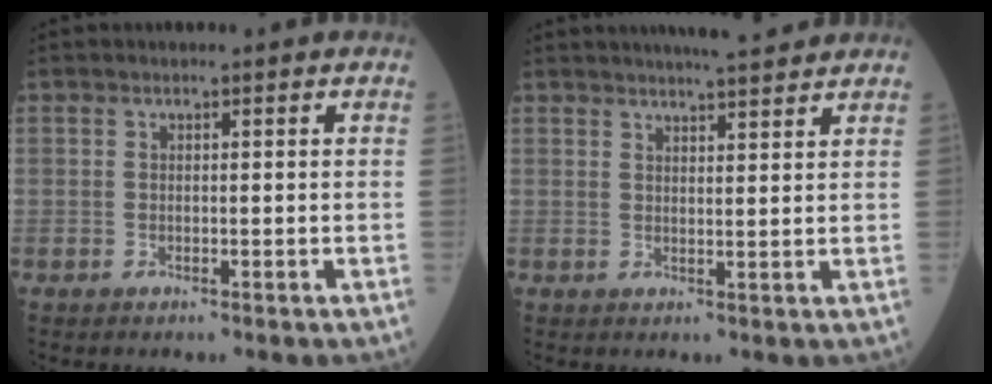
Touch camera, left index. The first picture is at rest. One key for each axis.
{"total": 7.1, "fx": 6.4, "fy": 0.5, "fz": 3.0, "tx": -0.047, "ty": 0.017, "tz": 0.087}